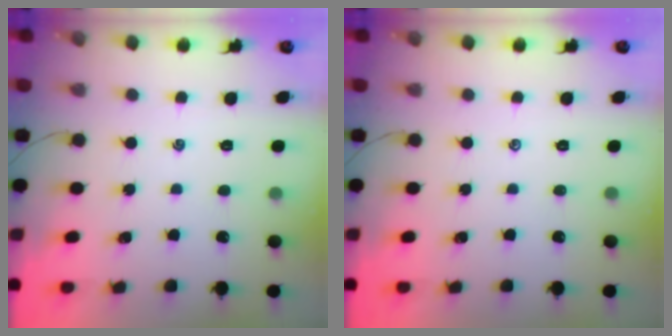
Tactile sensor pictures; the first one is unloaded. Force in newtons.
{"total": 0.0}